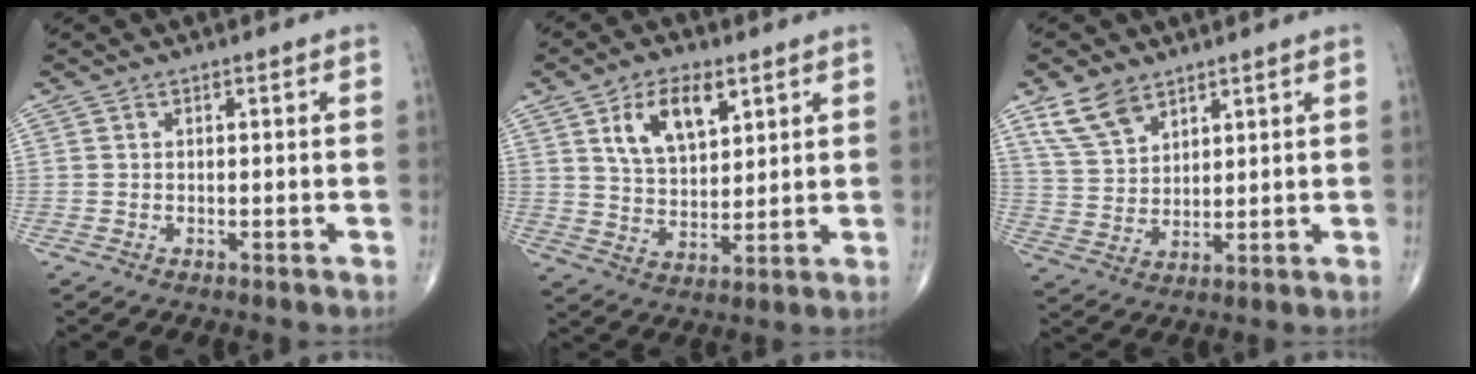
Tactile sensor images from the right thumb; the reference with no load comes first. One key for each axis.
{"total": 11.0, "fx": 5.1, "fy": 6.0, "fz": 7.7, "tx": -0.115, "ty": -0.021, "tz": 0.098}
{"total": 8.0, "fx": 5.3, "fy": 4.6, "fz": 4.0, "tx": -0.064, "ty": -0.022, "tz": 0.112}